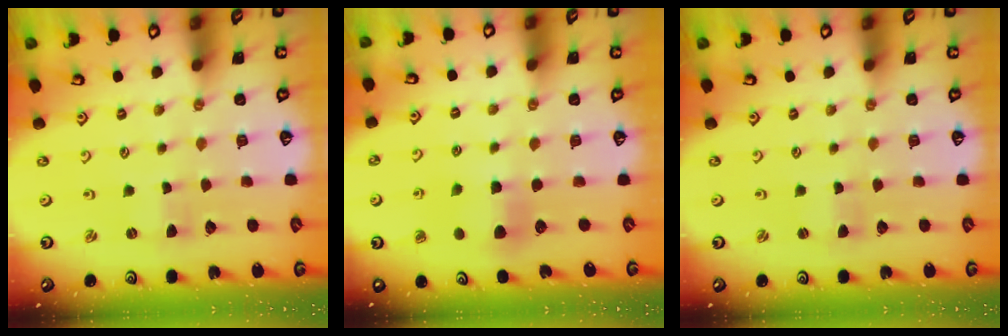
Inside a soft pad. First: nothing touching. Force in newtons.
{"total": 6.3, "press": 6.3, "slide": 0.2}
{"total": 0.9, "press": 0.8, "slide": 0.1}